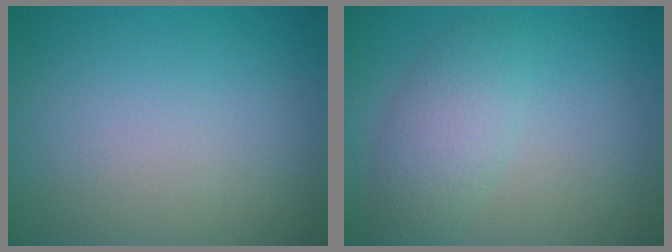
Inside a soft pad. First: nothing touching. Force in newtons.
{"total": 3.5, "press": 3.4, "slide": 0.2}